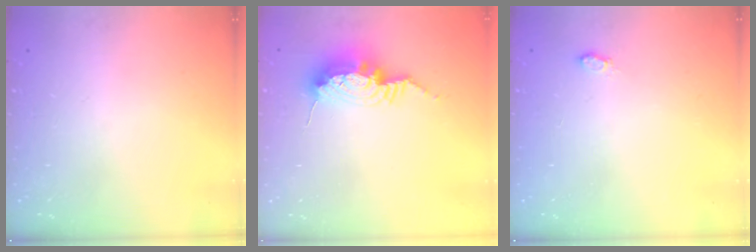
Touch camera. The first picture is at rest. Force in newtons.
{"total": 11.3, "press": 11.2, "slide": 0.7}
{"total": 3.5, "press": 3.5, "slide": 0.5}